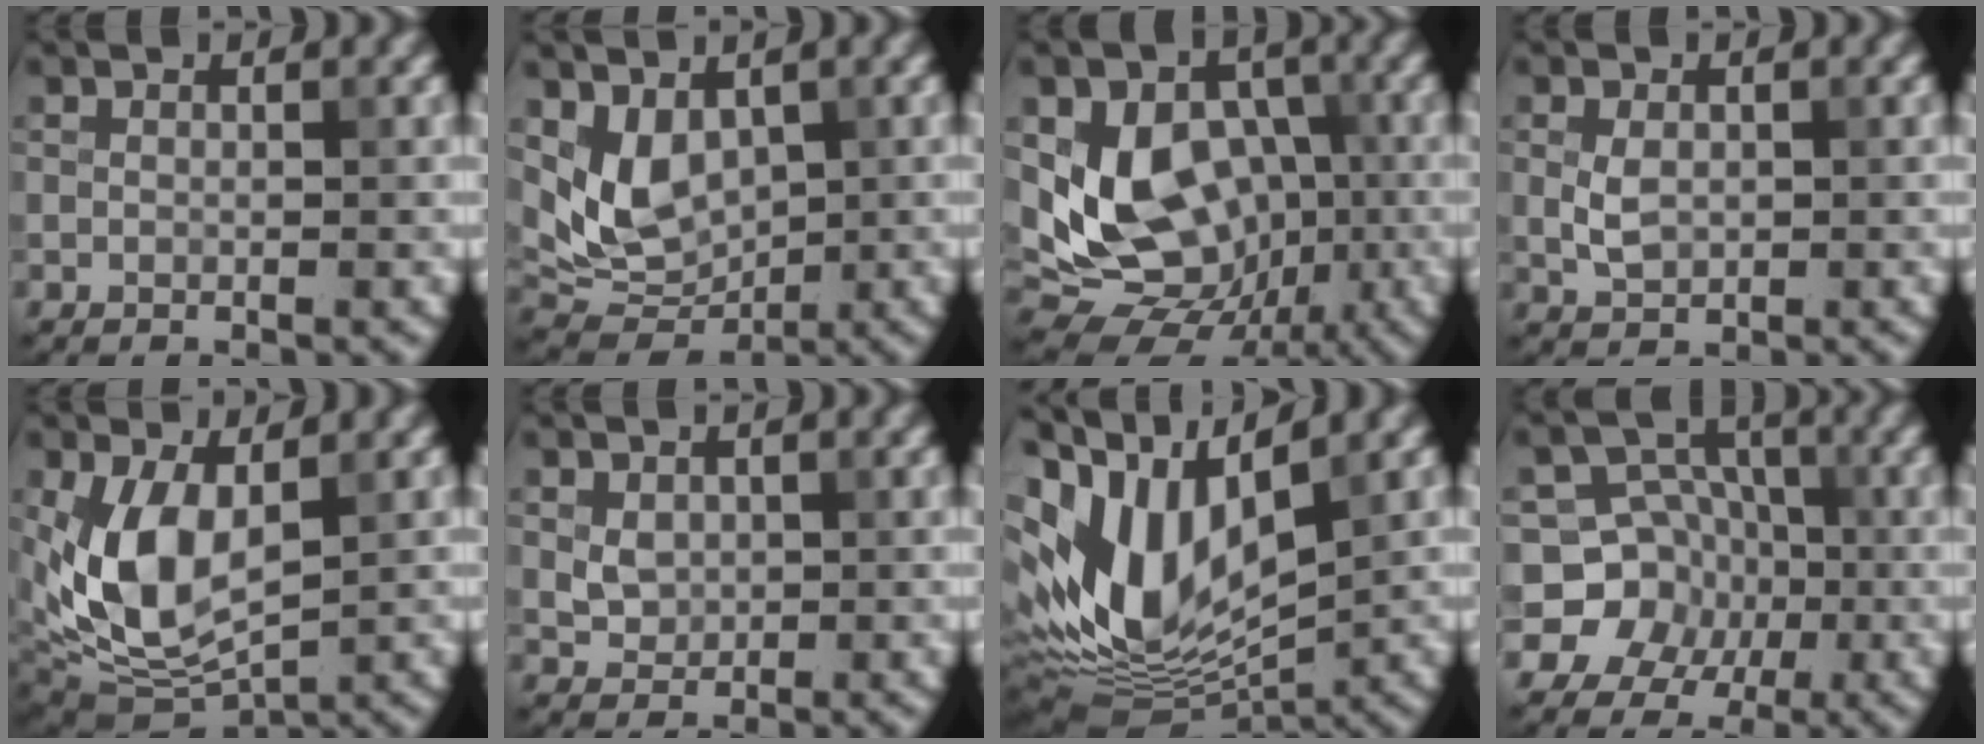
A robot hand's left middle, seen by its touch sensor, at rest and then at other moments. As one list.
[{"total": 5.2, "force": [1.5, 3.6, 3.5], "torque": [-0.065, -0.017, 0.037]}, {"total": 10.3, "force": [-0.6, 7.9, 6.6], "torque": [-0.110, -0.022, -0.007]}, {"total": 2.1, "force": [0.2, 1.5, 1.5], "torque": [-0.033, 0.000, 0.006]}, {"total": 7.1, "force": [0.8, 4.1, 5.8], "torque": [-0.129, -0.013, 0.020]}, {"total": 1.8, "force": [0.4, 1.4, 1.0], "torque": [-0.019, -0.002, 0.011]}, {"total": 11.4, "force": [2.2, 6.1, 9.4], "torque": [-0.208, -0.006, 0.041]}, {"total": 8.9, "force": [-1.2, 8.3, 2.9], "torque": [-0.040, 0.039, -0.057]}]